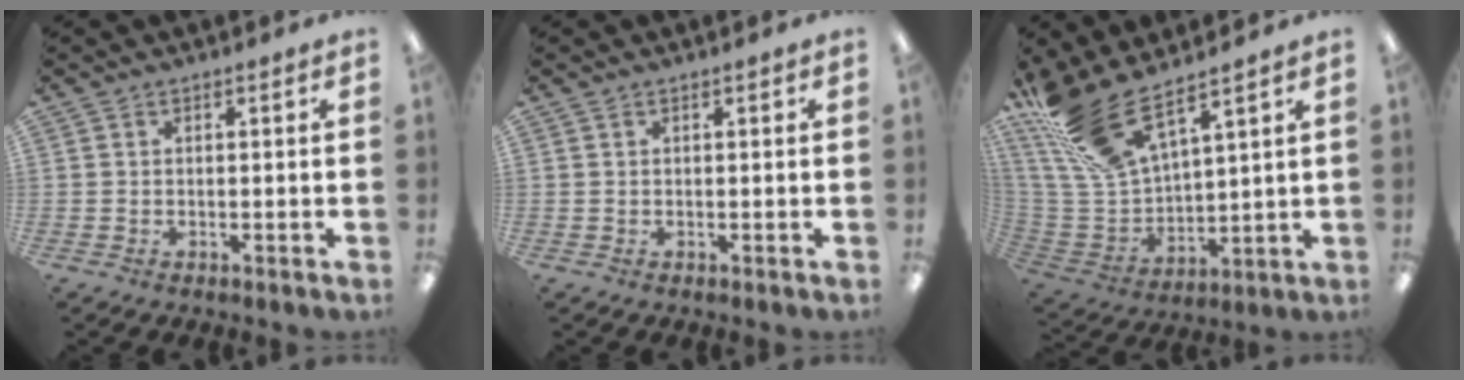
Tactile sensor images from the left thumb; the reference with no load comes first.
{"total": 0.0}
{"total": 16.6, "force": [12.3, 5.6, 9.7], "torque": [-0.241, -0.066, 0.222]}